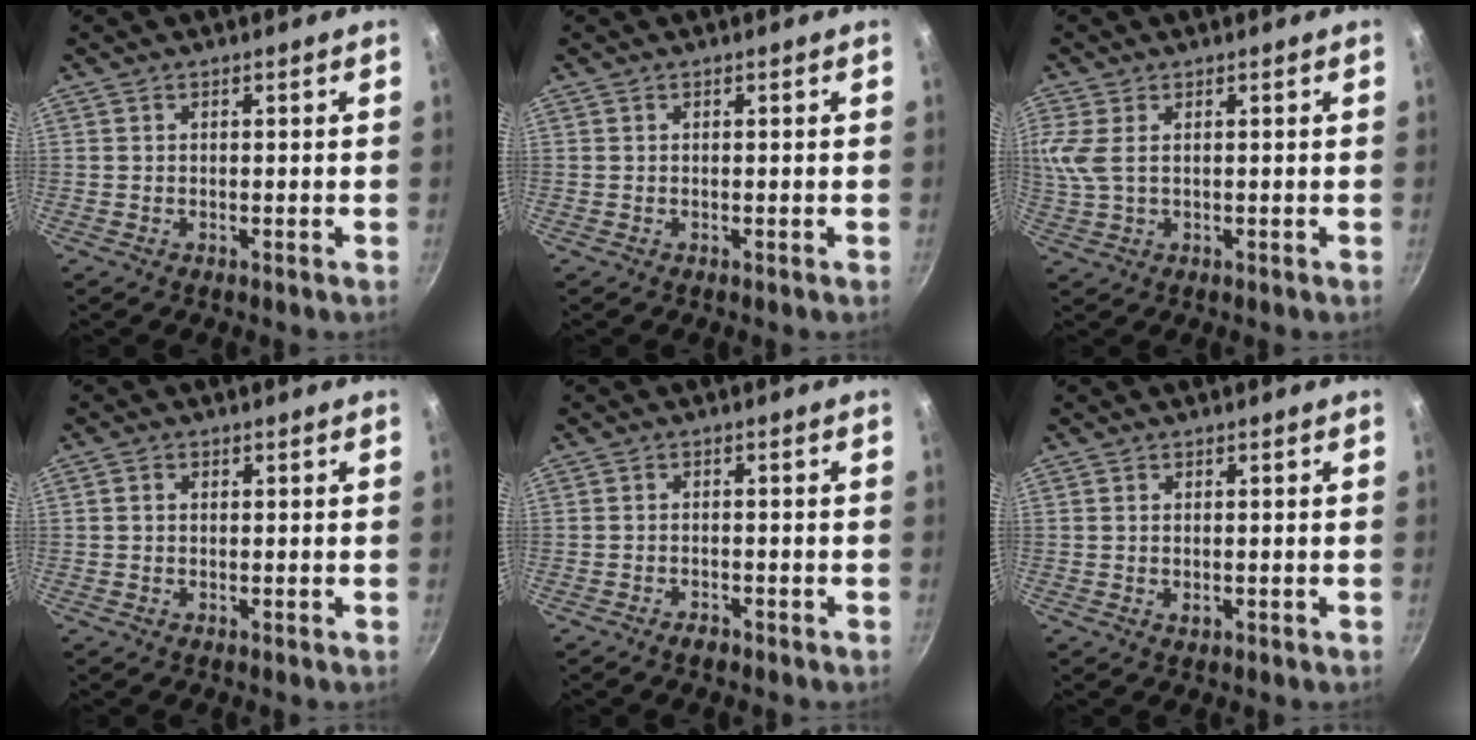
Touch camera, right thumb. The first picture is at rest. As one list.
[{"total": 0.0}, {"total": 5.9, "force": [1.5, 3.2, 4.7], "torque": [-0.111, 0.003, 0.033]}, {"total": 1.3, "force": [0.2, 1.1, 0.7], "torque": [-0.011, 0.005, 0.002]}, {"total": 2.0, "force": [-1.5, 1.0, 0.9], "torque": [-0.016, 0.017, -0.023]}, {"total": 1.3, "force": [0.0, 0.8, 0.9], "torque": [-0.015, -0.001, 0.000]}]